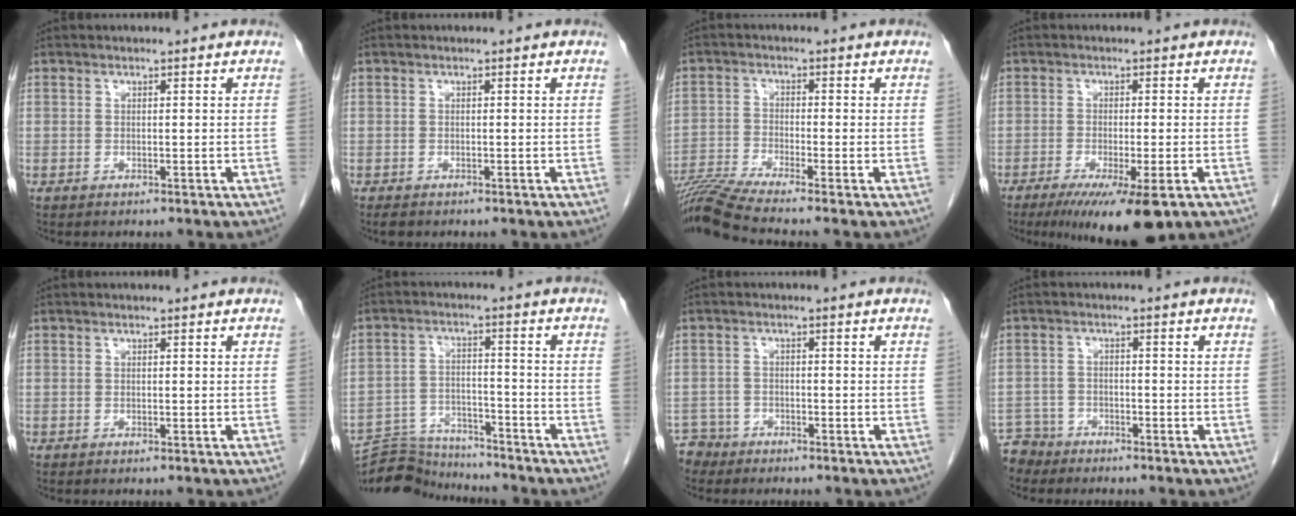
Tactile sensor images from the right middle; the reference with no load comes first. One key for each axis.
{"total": 1.1, "fx": -0.9, "fy": 0.5, "fz": 0.5, "tx": -0.013, "ty": -0.002, "tz": -0.012}
{"total": 8.2, "fx": -7.0, "fy": -1.8, "fz": 3.8, "tx": -0.069, "ty": -0.018, "tz": -0.128}
{"total": 10.7, "fx": -6.7, "fy": 1.2, "fz": 8.3, "tx": -0.120, "ty": -0.026, "tz": -0.104}
{"total": 0.0}
{"total": 11.5, "fx": -11.3, "fy": 1.9, "fz": 1.1, "tx": -0.018, "ty": 0.013, "tz": -0.185}
{"total": 3.1, "fx": -2.7, "fy": 1.2, "fz": -1.0, "tx": 0.017, "ty": 0.001, "tz": -0.055}
{"total": 4.1, "fx": -3.7, "fy": 1.5, "fz": -1.0, "tx": 0.019, "ty": -0.003, "tz": -0.074}